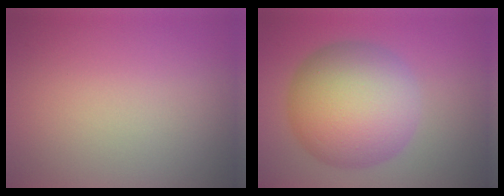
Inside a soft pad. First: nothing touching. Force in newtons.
{"total": 11.5, "press": 11.5, "slide": 0.2}